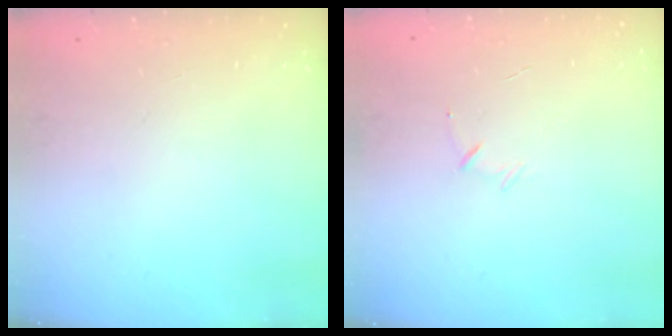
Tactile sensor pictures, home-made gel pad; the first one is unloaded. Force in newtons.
{"total": 4.5, "press": 4.3, "slide": 1.3}